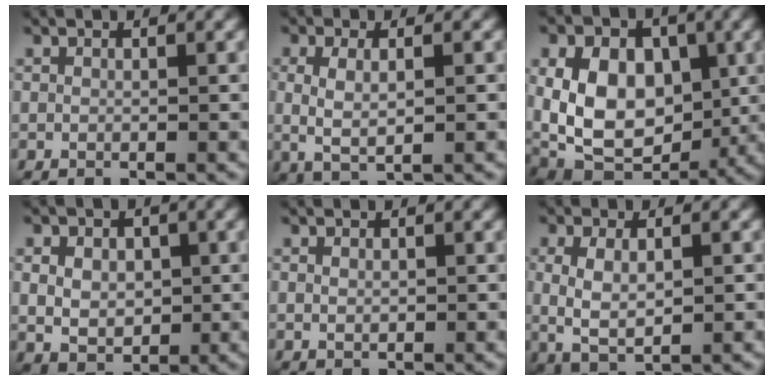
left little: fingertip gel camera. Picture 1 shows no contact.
{"total": 3.1, "force": [0.1, 1.1, 3.0], "torque": [-0.061, 0.000, 0.003]}
{"total": 13.6, "force": [0.8, 10.0, 9.3], "torque": [-0.170, 0.012, 0.014]}
{"total": 4.8, "force": [0.5, 3.7, 3.0], "torque": [-0.046, 0.008, 0.001]}
{"total": 0.7, "force": [0.1, 0.5, 0.5], "torque": [-0.007, 0.000, 0.002]}
{"total": 4.0, "force": [0.0, 1.8, 3.5], "torque": [-0.077, 0.000, 0.004]}